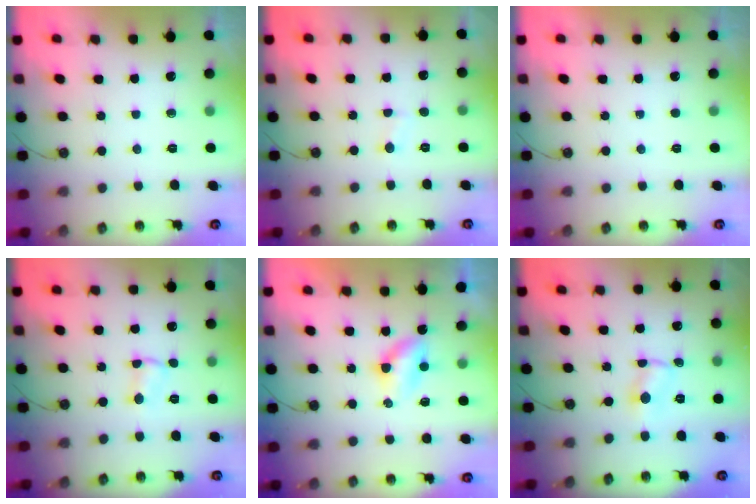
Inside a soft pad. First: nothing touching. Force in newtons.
{"total": 1.7, "press": 1.6, "slide": 0.6}
{"total": 0.0}
{"total": 2.5, "press": 2.5, "slide": 0.4}
{"total": 3.8, "press": 3.8, "slide": 0.5}
{"total": 1.2, "press": 1.2, "slide": 0.2}